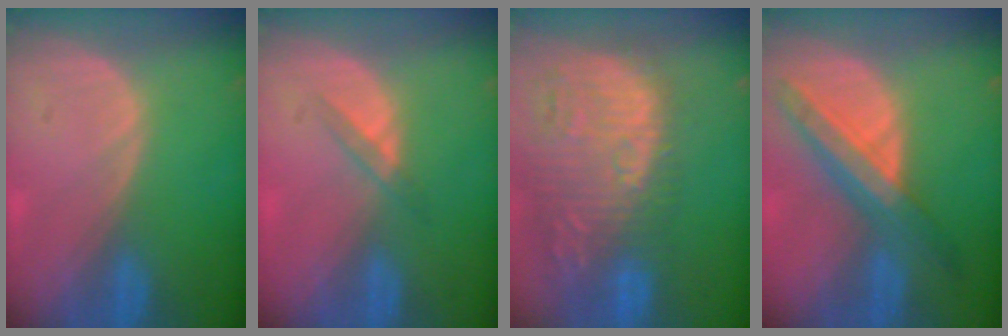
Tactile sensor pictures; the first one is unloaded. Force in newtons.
{"total": 2.3, "press": 2.0, "slide": 1.0}
{"total": 14.6, "press": 12.6, "slide": 7.5}
{"total": 8.4, "press": 7.5, "slide": 3.8}